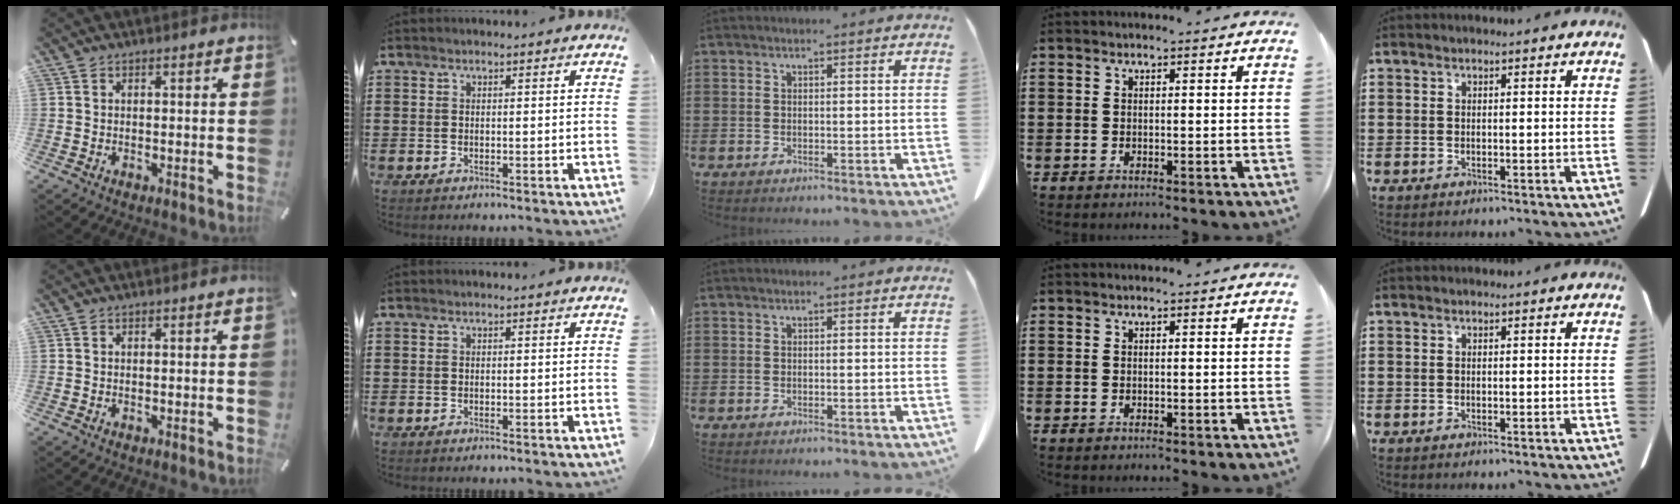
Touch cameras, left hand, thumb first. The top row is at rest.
{}